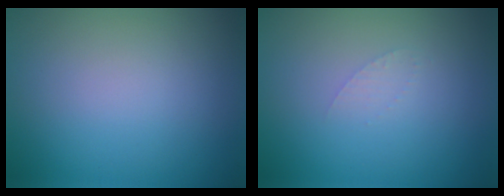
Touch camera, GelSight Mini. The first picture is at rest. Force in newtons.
{"total": 0.7, "press": 0.7, "slide": 0.1}